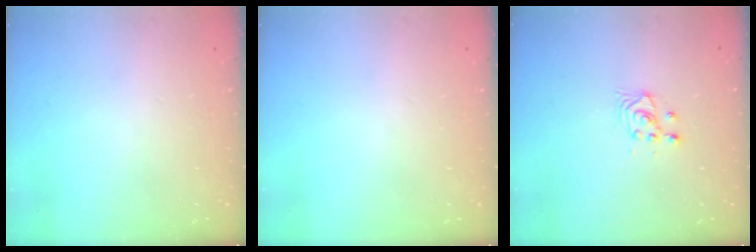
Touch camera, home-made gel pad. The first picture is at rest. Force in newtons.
{"total": 0.0}
{"total": 4.0, "press": 4.0, "slide": 0.5}